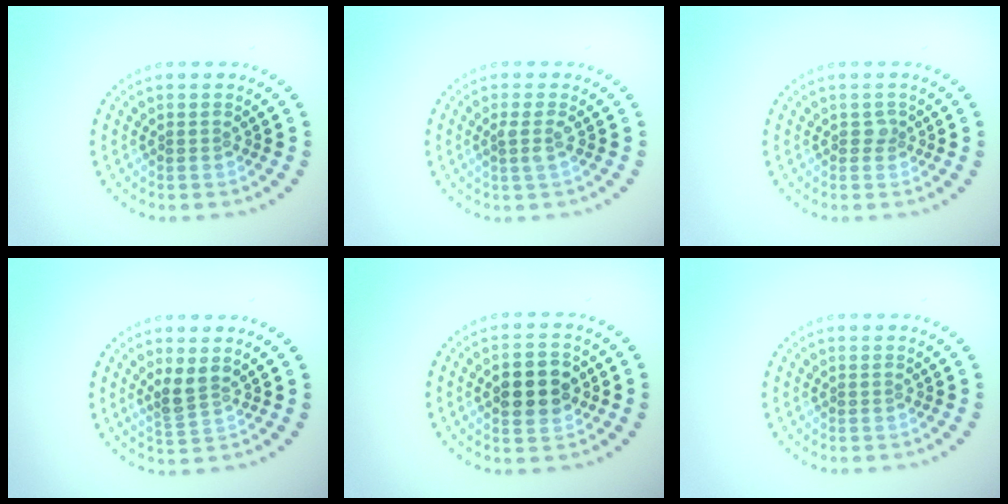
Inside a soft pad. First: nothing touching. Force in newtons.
{"total": 1.2, "press": 1.1, "slide": 0.6}
{"total": 0.8, "press": 0.6, "slide": 0.5}
{"total": 2.2, "press": 1.7, "slide": 1.4}
{"total": 4.7, "press": 4.7, "slide": 0.2}
{"total": 0.0}